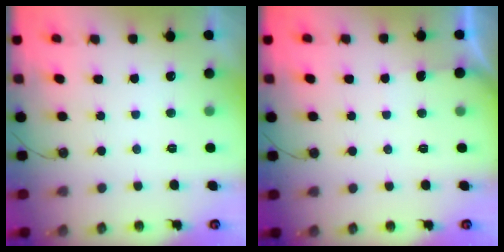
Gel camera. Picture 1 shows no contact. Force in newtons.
{"total": 2.5, "press": 2.5, "slide": 0.4}